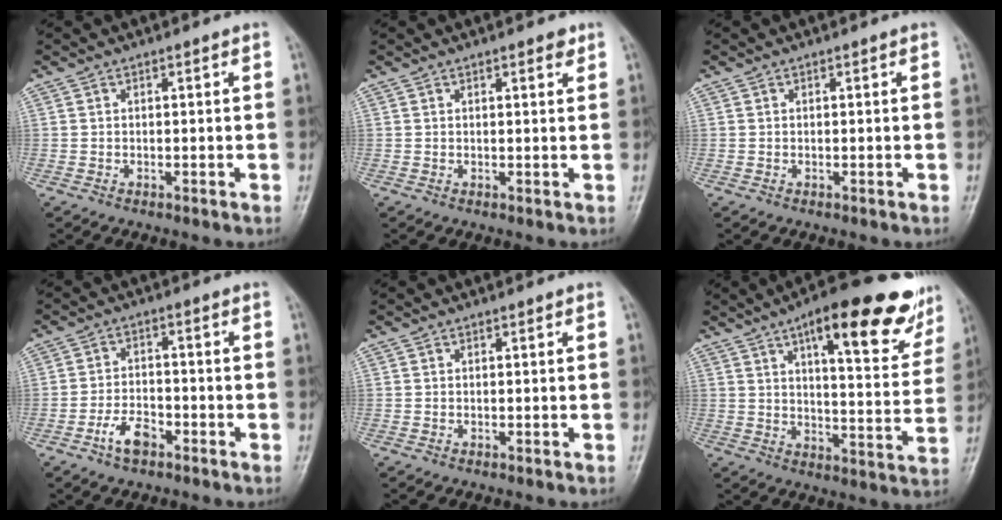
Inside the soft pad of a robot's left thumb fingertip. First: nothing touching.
{"total": 1.7, "force": [1.1, 0.6, 1.2], "torque": [-0.012, -0.004, 0.012]}
{"total": 0.0}
{"total": 5.2, "force": [-3.0, 2.7, 3.2], "torque": [-0.054, 0.022, -0.057]}
{"total": 0.0}
{"total": 20.5, "force": [12.3, 6.4, 15.1], "torque": [-0.169, -0.043, 0.170]}